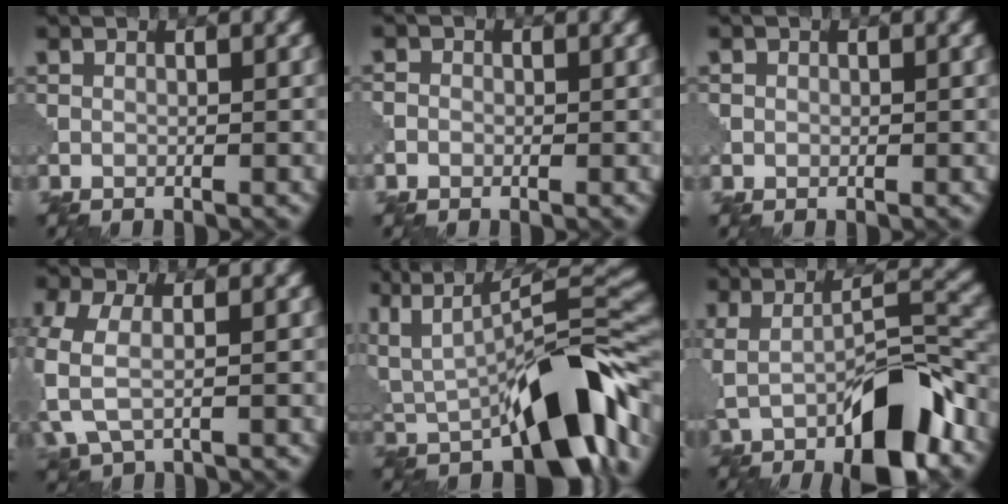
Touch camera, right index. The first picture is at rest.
{"total": 1.4, "force": [-0.2, 1.3, 0.4], "torque": [0.001, 0.005, -0.009]}
{"total": 0.8, "force": [0.0, 0.8, 0.0], "torque": [0.009, -0.004, 0.001]}
{"total": 4.7, "force": [-1.0, 2.6, 3.8], "torque": [-0.108, -0.001, -0.028]}
{"total": 13.2, "force": [-0.2, 5.6, 12.0], "torque": [-0.179, 0.001, 0.005]}
{"total": 9.7, "force": [-3.3, 3.2, 8.6], "torque": [-0.142, 0.002, -0.057]}